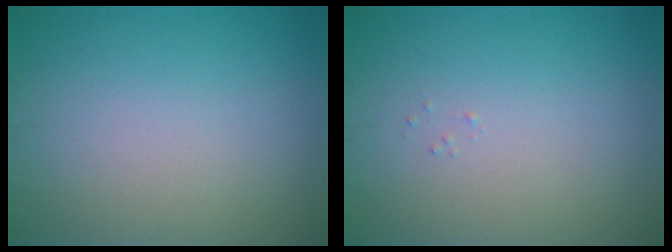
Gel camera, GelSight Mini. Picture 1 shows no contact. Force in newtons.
{"total": 0.0}